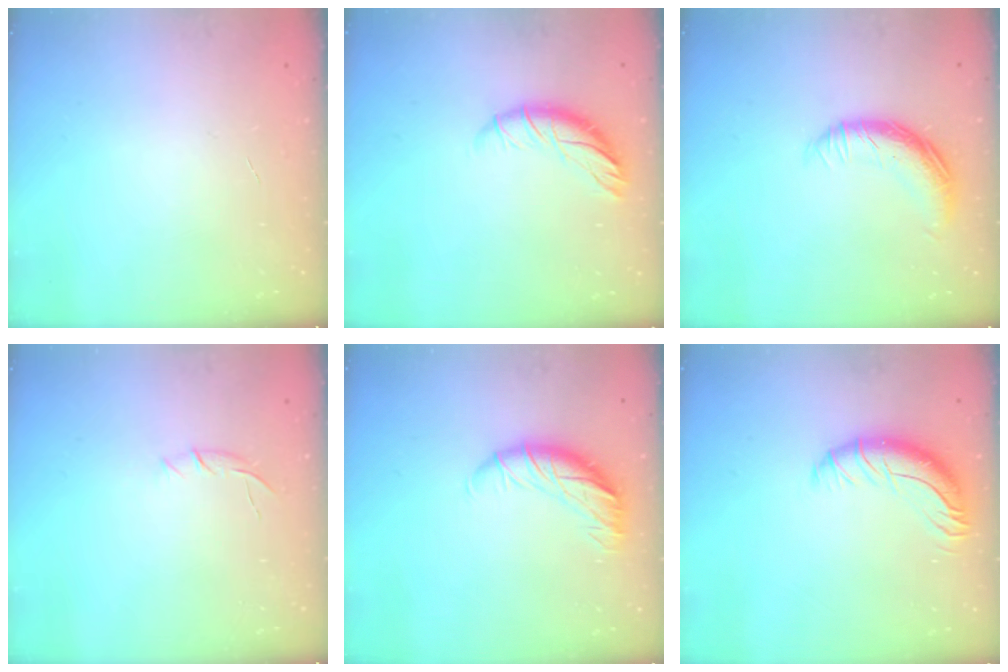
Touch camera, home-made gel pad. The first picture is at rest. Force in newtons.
{"total": 9.0, "press": 9.0, "slide": 1.2}
{"total": 12.0, "press": 12.0, "slide": 0.6}
{"total": 4.2, "press": 4.0, "slide": 1.1}
{"total": 11.7, "press": 11.5, "slide": 2.0}
{"total": 12.4, "press": 12.1, "slide": 2.6}